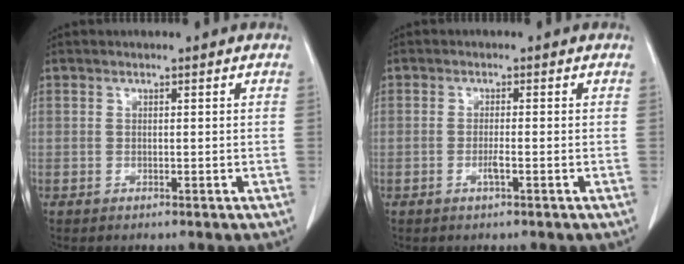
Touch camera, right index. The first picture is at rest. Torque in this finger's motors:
{"motor_torque": [0.06, 0.01, 0.05, 0.02]}